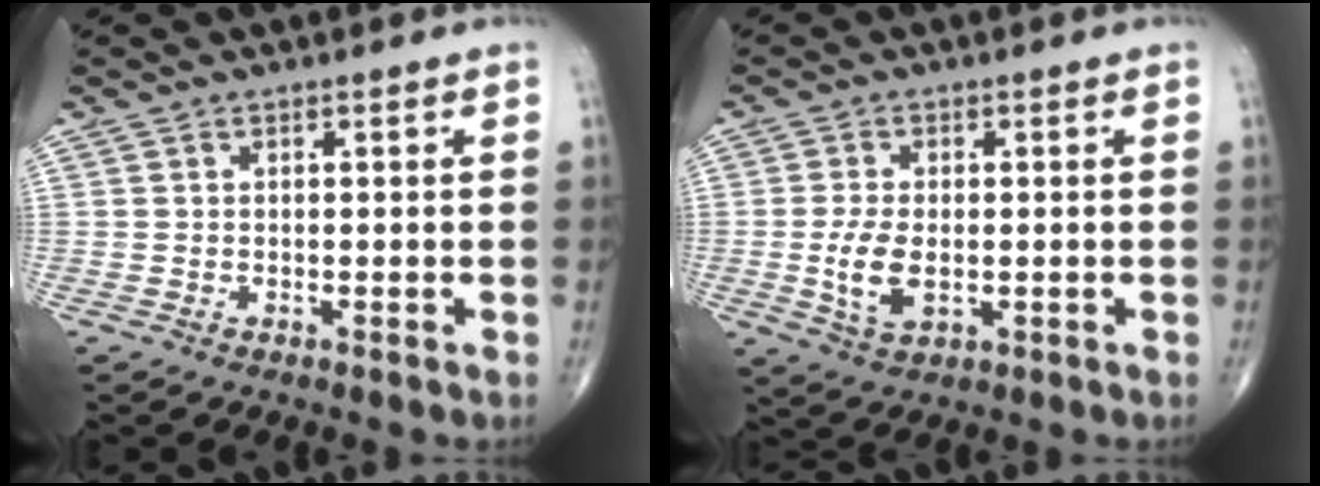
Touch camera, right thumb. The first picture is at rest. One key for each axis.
{"total": 6.5, "fx": -0.8, "fy": 3.5, "fz": 5.4, "tx": -0.110, "ty": -0.008, "tz": -0.011}